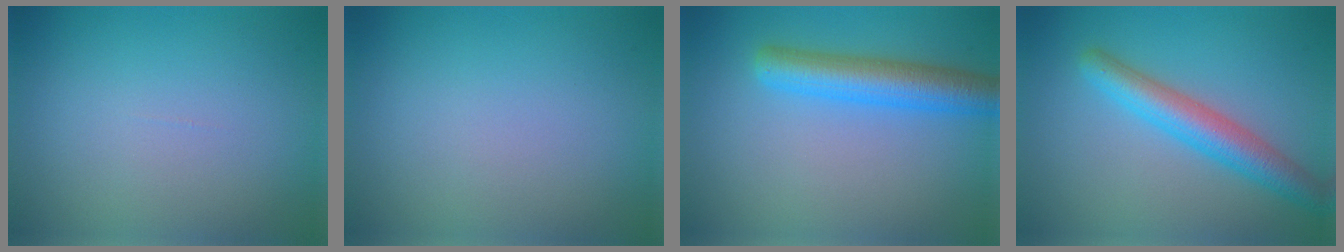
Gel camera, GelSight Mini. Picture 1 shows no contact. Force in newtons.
{"total": 0.0}
{"total": 5.1, "press": 5.1, "slide": 0.1}
{"total": 4.6, "press": 4.6, "slide": 0.2}